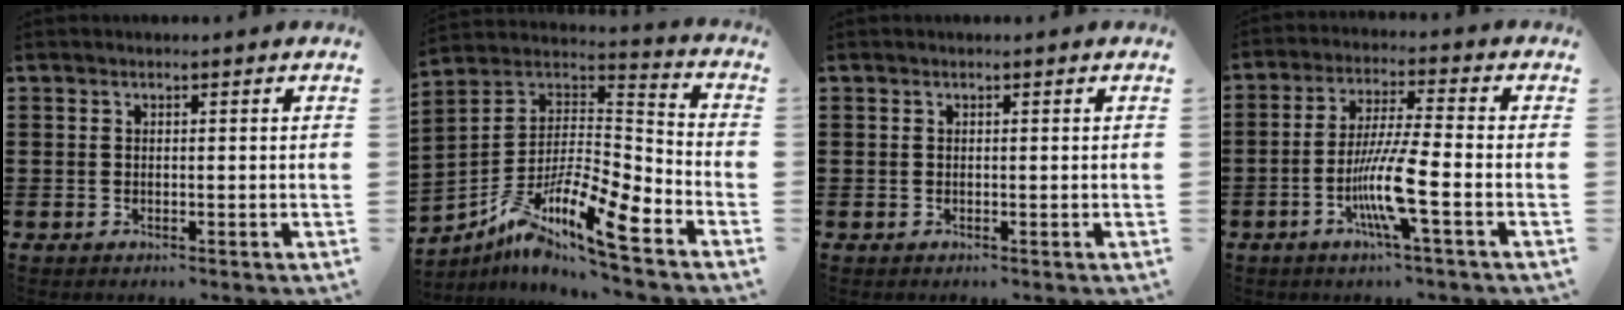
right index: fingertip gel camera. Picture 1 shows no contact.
{"total": 10.7, "force": [-7.8, 1.5, 7.2], "torque": [-0.144, -0.015, -0.157]}
{"total": 0.0}
{"total": 9.1, "force": [-3.4, 0.6, 8.4], "torque": [-0.172, -0.014, -0.067]}